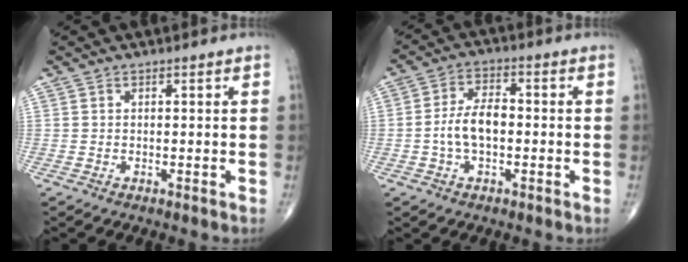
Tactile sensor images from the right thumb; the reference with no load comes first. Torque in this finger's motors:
{"motor_torque": [1.28, 1.30, 0.62, -0.42, 0.08]}